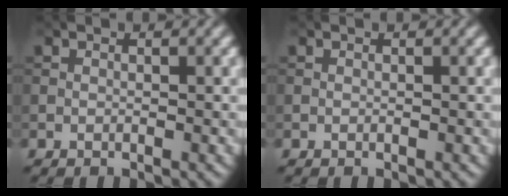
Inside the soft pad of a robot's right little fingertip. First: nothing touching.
{"total": 0.0}